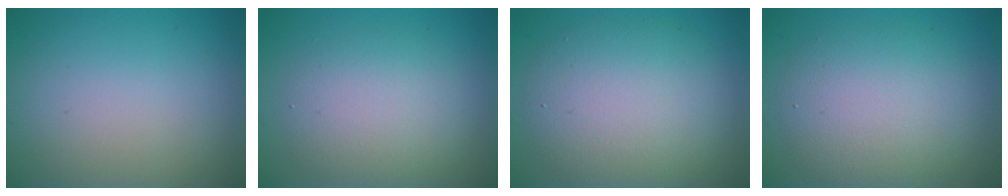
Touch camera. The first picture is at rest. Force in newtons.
{"total": 4.6, "press": 4.6, "slide": 0.1}
{"total": 7.2, "press": 7.2, "slide": 0.6}
{"total": 5.8, "press": 5.8, "slide": 0.2}